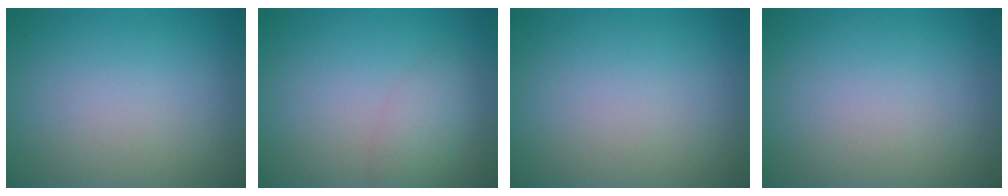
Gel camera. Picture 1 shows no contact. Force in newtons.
{"total": 2.1, "press": 2.1, "slide": 0.1}
{"total": 0.0}
{"total": 0.0}